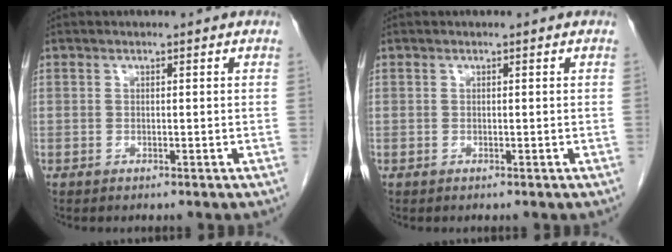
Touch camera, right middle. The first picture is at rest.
{"total": 0.0}